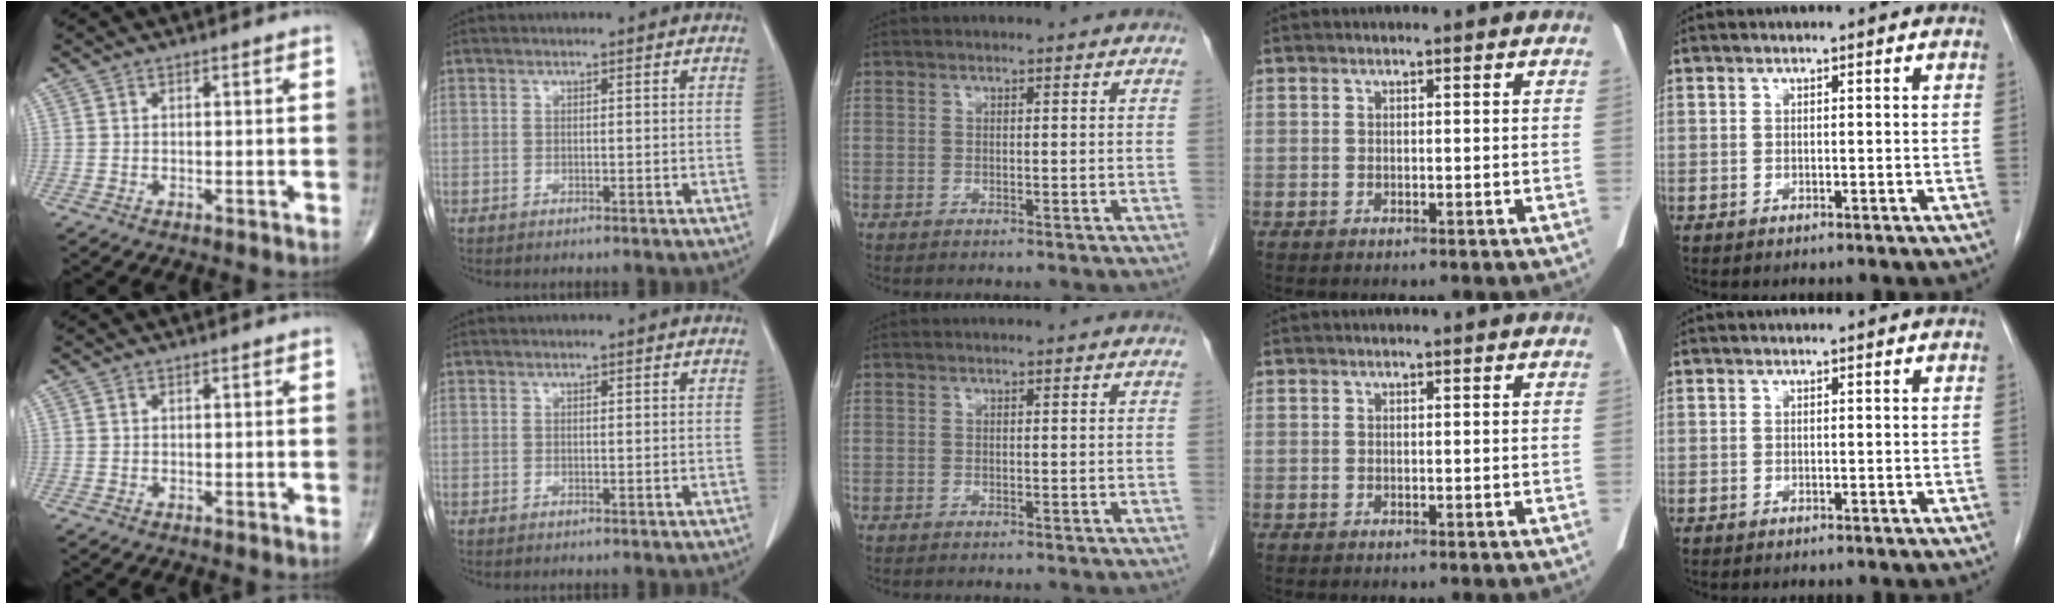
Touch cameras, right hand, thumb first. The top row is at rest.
{}